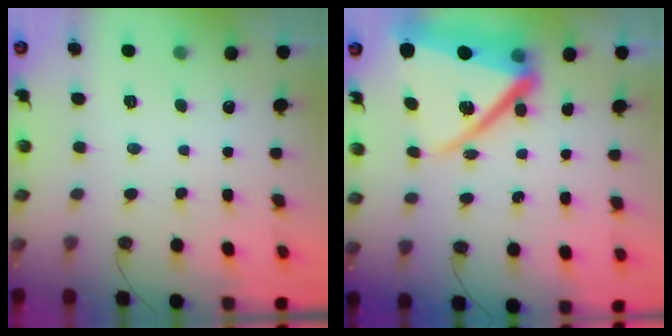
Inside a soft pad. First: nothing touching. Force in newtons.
{"total": 18.5, "press": 18.4, "slide": 1.7}